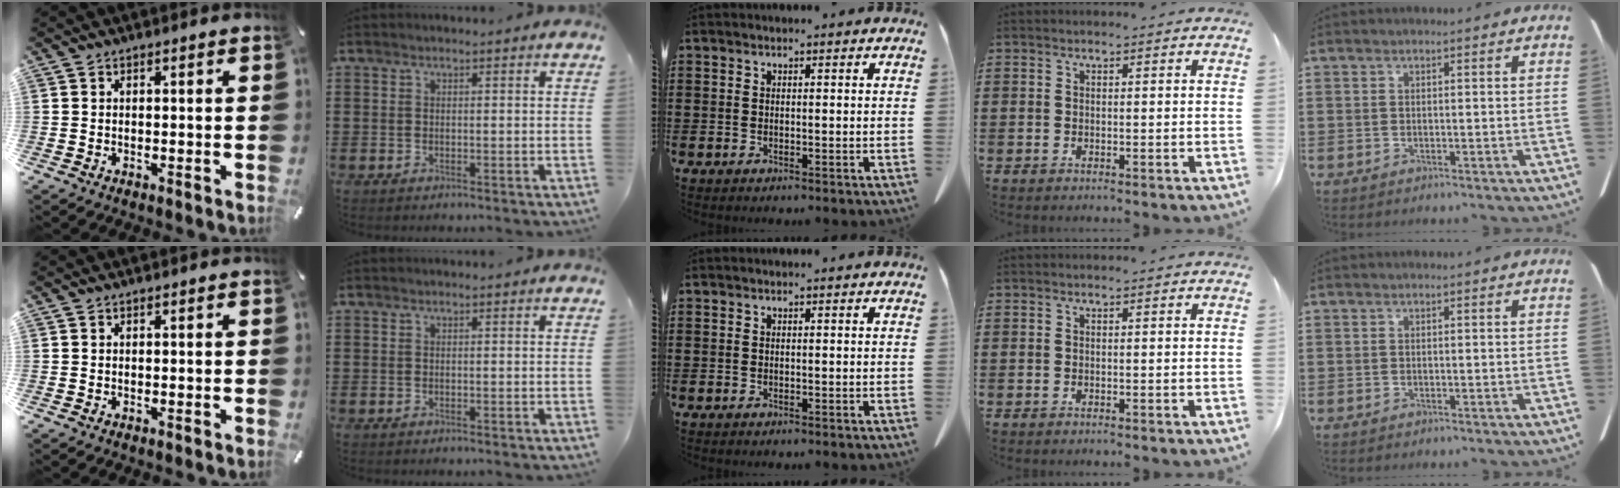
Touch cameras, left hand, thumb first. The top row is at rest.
{}